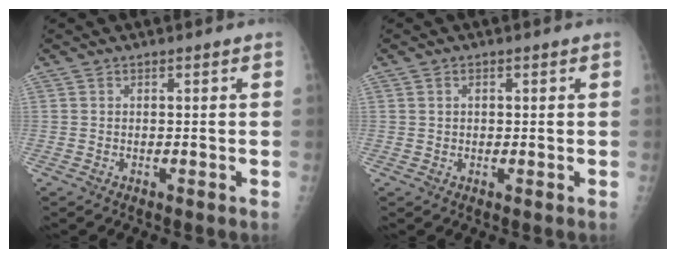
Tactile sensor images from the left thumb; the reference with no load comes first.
{"total": 1.1, "force": [0.4, 0.9, 0.5], "torque": [-0.003, 0.000, 0.006]}